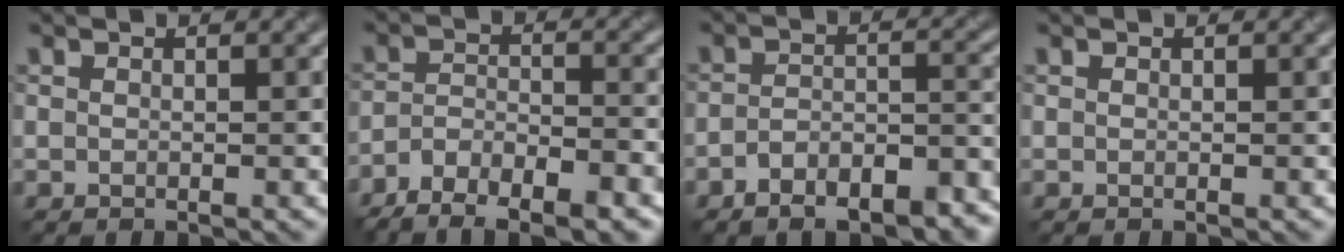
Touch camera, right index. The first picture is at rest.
{"total": 8.1, "force": [-6.1, 3.0, 4.4], "torque": [-0.070, 0.000, -0.102]}
{"total": 7.6, "force": [-5.4, 2.9, 4.4], "torque": [-0.068, -0.001, -0.084]}
{"total": 0.0}